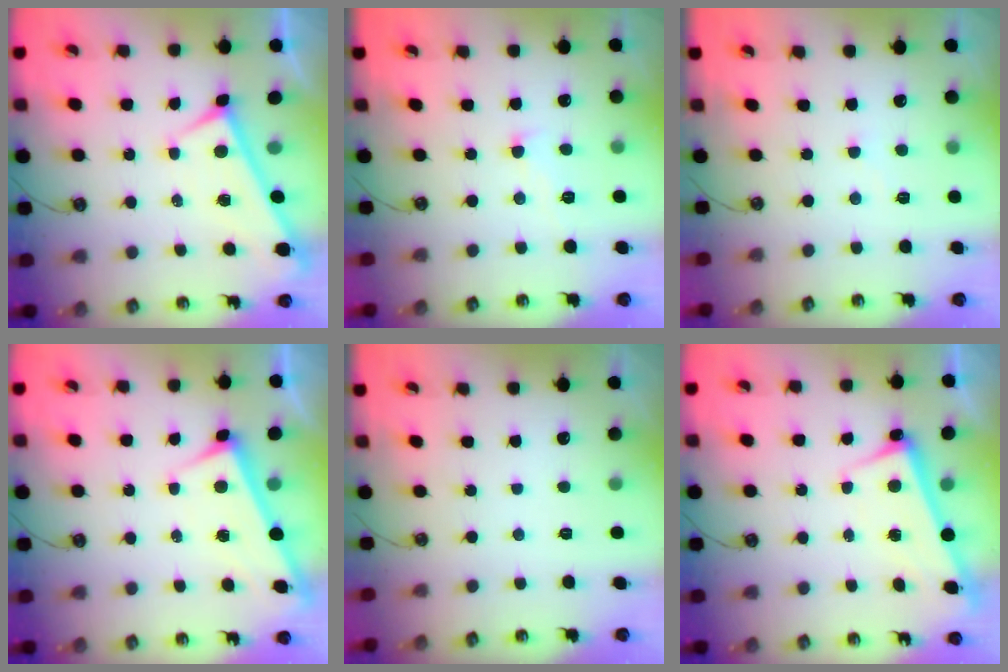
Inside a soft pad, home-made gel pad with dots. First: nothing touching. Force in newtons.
{"total": 0.9, "press": 0.7, "slide": 0.6}
{"total": 4.8, "press": 4.8, "slide": 0.5}
{"total": 3.3, "press": 3.3, "slide": 0.2}
{"total": 0.0}
{"total": 2.8, "press": 2.8, "slide": 0.4}